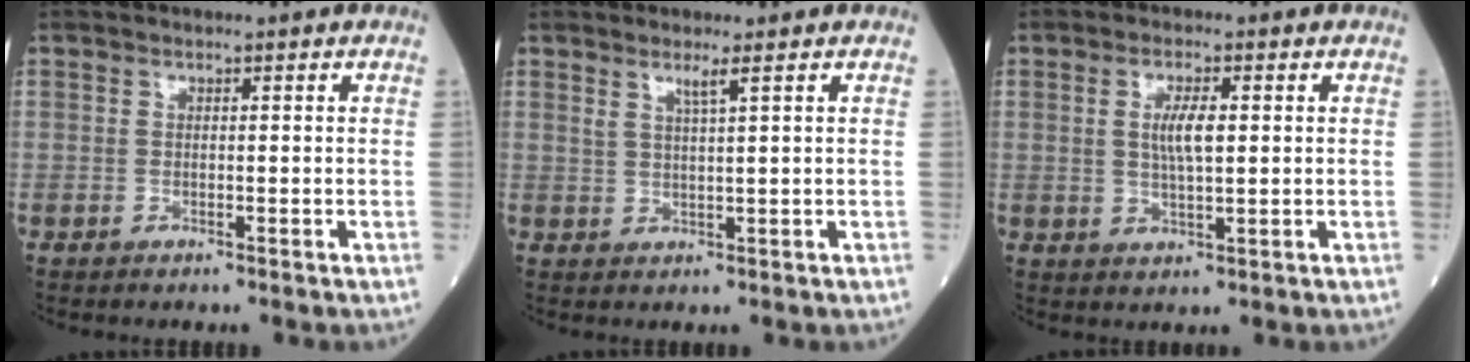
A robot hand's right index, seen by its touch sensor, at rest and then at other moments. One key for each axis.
{"total": 2.2, "fx": 1.4, "fy": -0.4, "fz": 1.6, "tx": -0.034, "ty": -0.006, "tz": 0.028}
{"total": 4.5, "fx": 0.8, "fy": 0.9, "fz": 4.3, "tx": -0.084, "ty": 0.001, "tz": 0.015}